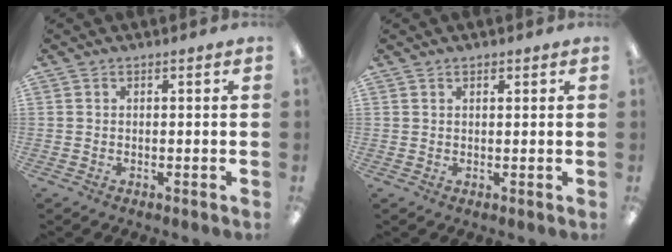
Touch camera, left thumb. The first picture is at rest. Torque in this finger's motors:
{"motor_torque": [0.06, -0.10, -0.24, 0.09, -0.08]}